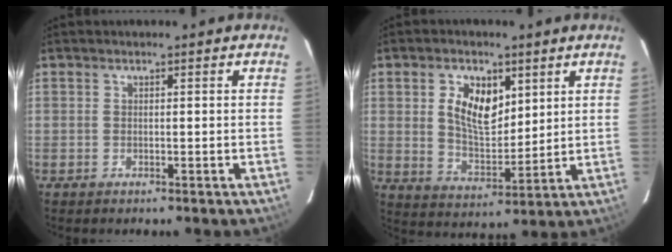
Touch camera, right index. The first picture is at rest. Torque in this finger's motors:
{"motor_torque": [0.72, 0.53, 0.43, 0.11]}